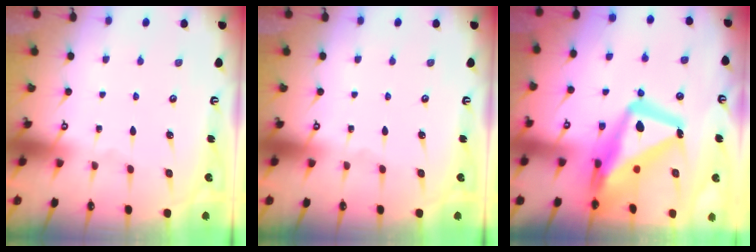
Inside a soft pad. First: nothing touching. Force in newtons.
{"total": 0.0}
{"total": 19.9, "press": 19.8, "slide": 2.0}